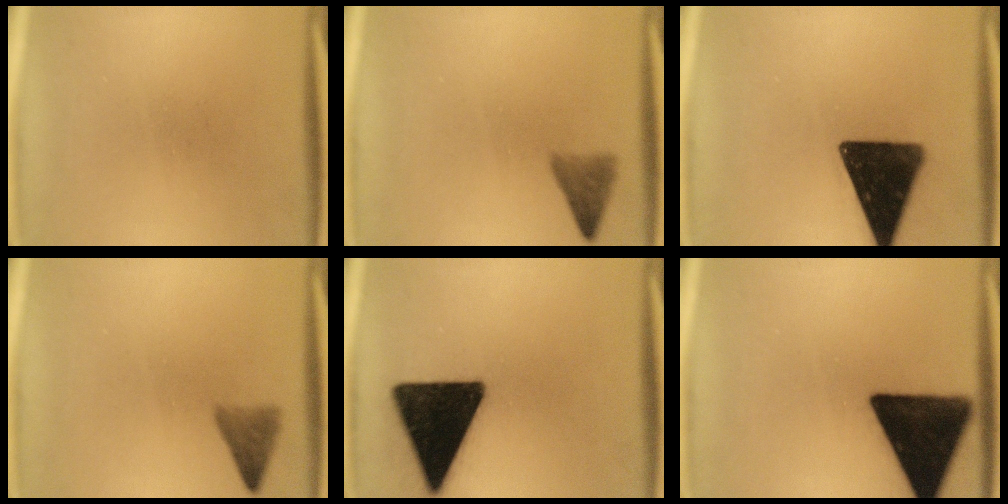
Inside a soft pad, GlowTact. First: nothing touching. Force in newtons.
{"total": 2.8}
{"total": 17.1}
{"total": 2.8}
{"total": 18.7}
{"total": 18.8}